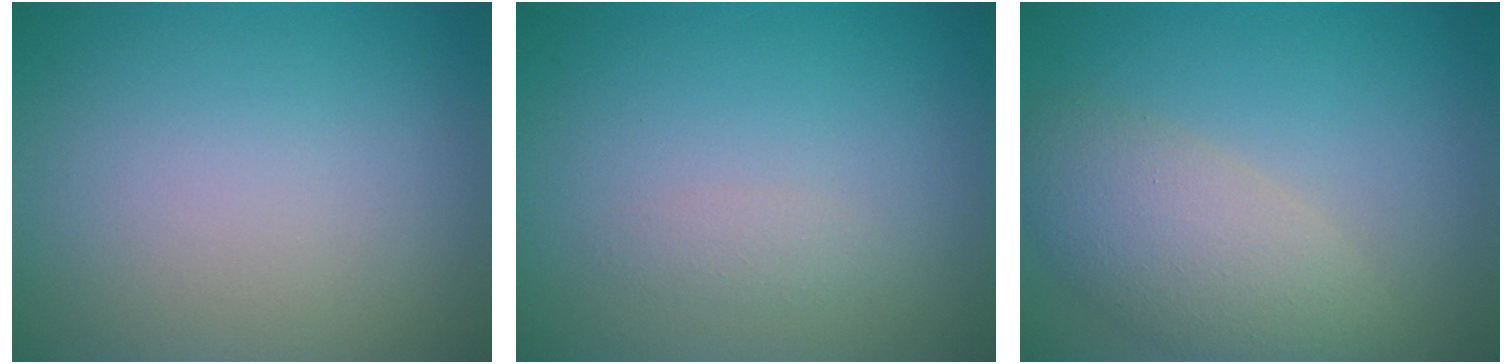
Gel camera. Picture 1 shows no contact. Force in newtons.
{"total": 0.8, "press": 0.8, "slide": 0.0}
{"total": 5.2, "press": 5.2, "slide": 0.3}